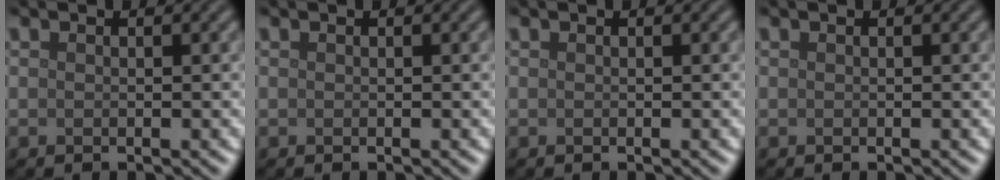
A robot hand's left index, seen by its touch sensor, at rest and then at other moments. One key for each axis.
{"total": 0.0}
{"total": 0.0}
{"total": 0.0}